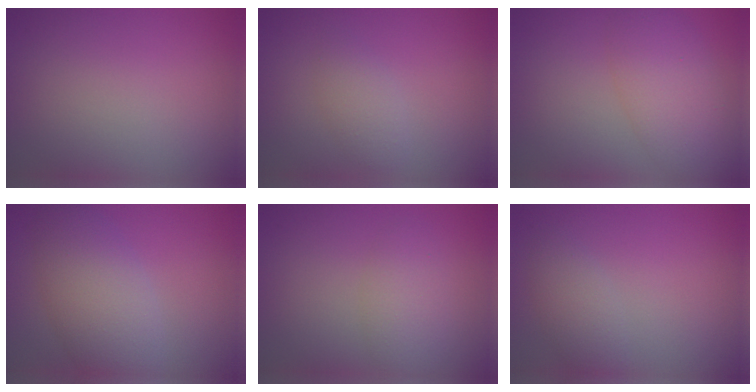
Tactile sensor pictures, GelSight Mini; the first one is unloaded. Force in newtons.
{"total": 1.9, "press": 1.9, "slide": 0.1}
{"total": 5.2, "press": 5.1, "slide": 0.3}
{"total": 5.8, "press": 5.7, "slide": 0.4}
{"total": 2.6, "press": 2.6, "slide": 0.2}
{"total": 1.9, "press": 1.9, "slide": 0.1}